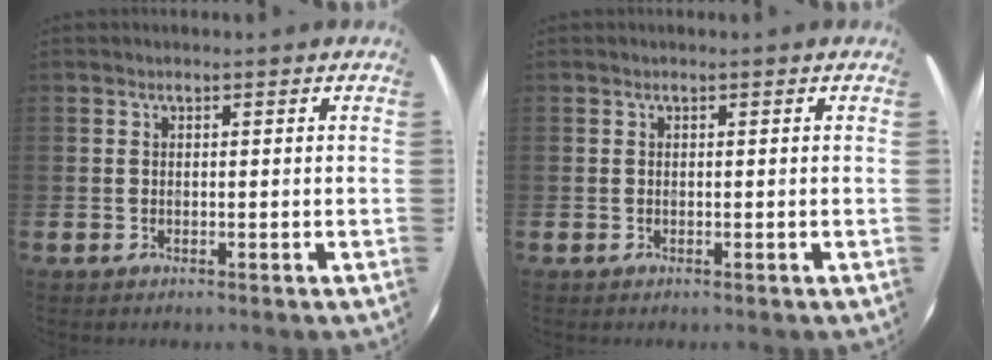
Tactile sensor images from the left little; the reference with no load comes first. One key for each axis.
{"total": 0.0}